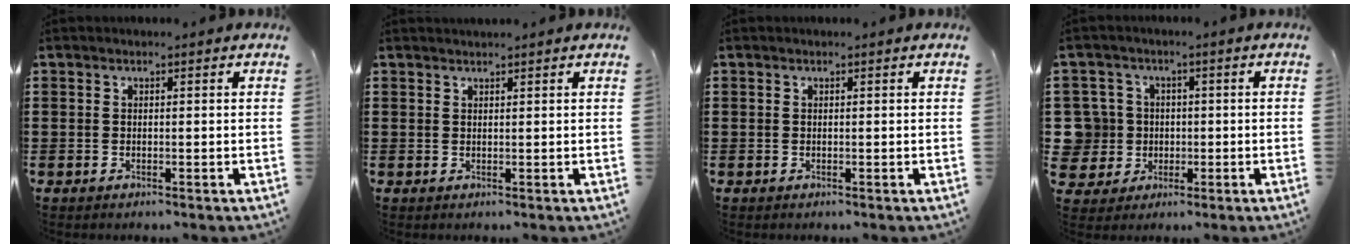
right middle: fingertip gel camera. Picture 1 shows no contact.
{"total": 0.7, "force": [0.7, 0.0, 0.0], "torque": [-0.002, -0.001, 0.014]}
{"total": 0.0}
{"total": 7.0, "force": [0.2, 6.9, 1.4], "torque": [-0.077, 0.011, 0.003]}